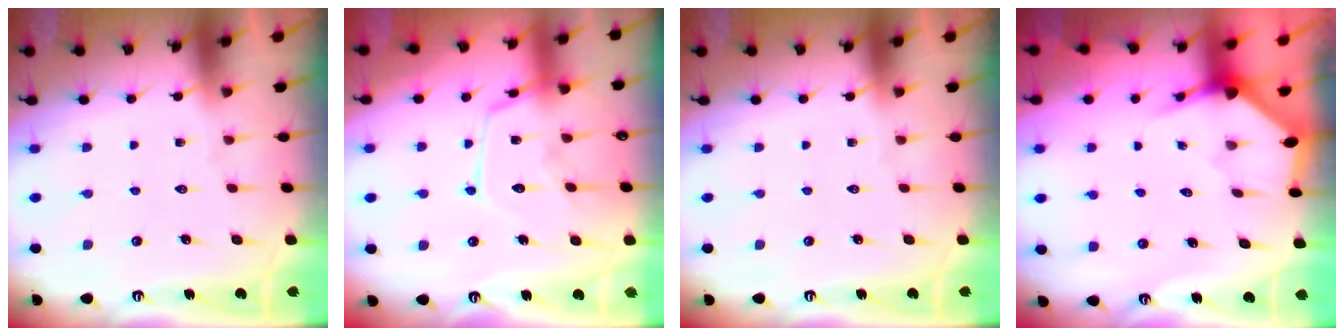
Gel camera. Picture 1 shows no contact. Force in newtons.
{"total": 13.8, "press": 13.8, "slide": 1.2}
{"total": 0.0}
{"total": 3.2, "press": 3.2, "slide": 0.3}